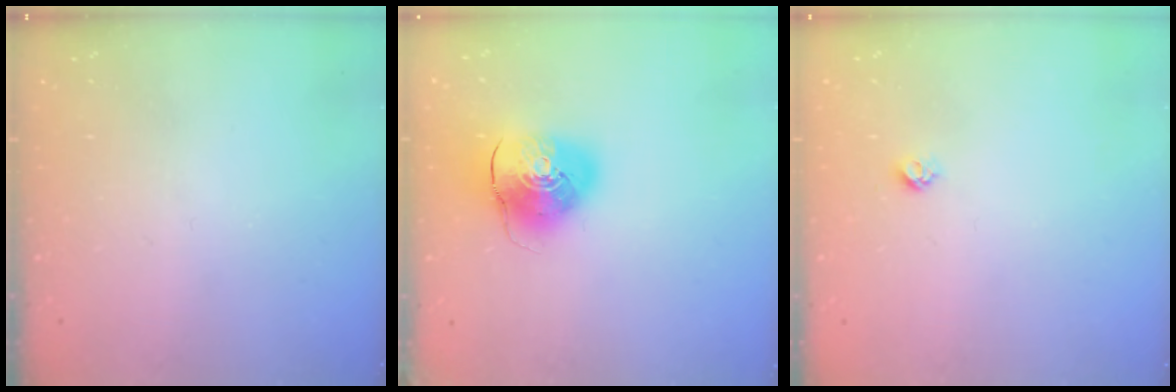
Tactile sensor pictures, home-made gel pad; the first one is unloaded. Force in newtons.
{"total": 10.7, "press": 10.6, "slide": 1.8}
{"total": 3.8, "press": 3.8, "slide": 0.6}